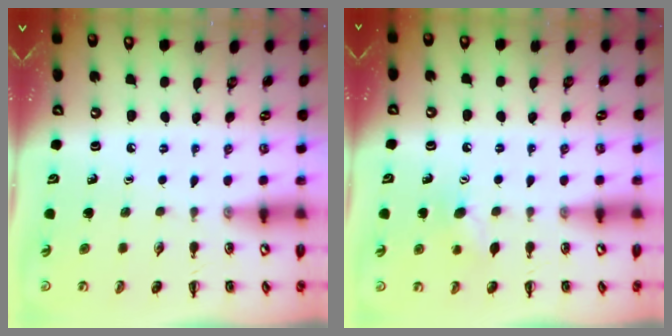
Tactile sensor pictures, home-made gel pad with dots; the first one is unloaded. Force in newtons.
{"total": 7.1, "press": 6.9, "slide": 1.6}